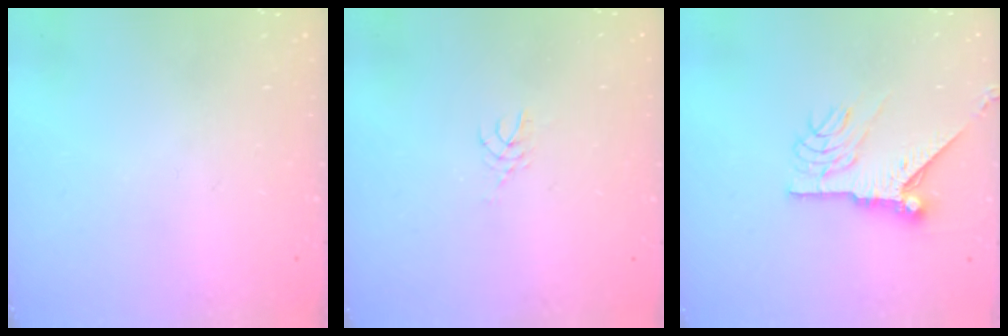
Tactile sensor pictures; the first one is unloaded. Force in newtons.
{"total": 4.1, "press": 4.0, "slide": 0.5}
{"total": 10.2, "press": 10.2, "slide": 0.5}